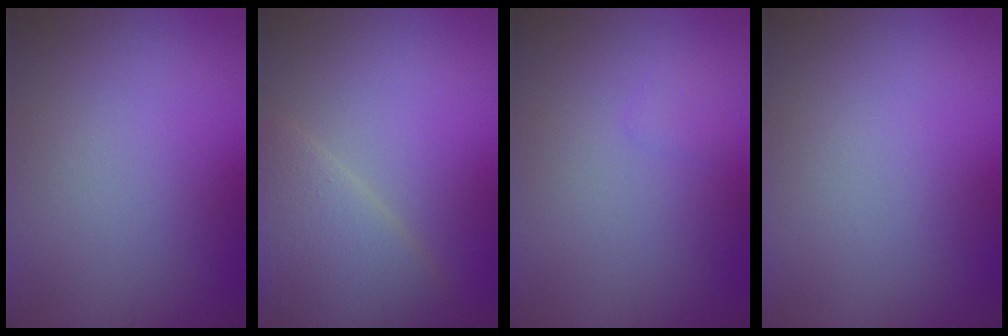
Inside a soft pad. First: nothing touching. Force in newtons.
{"total": 4.3, "press": 4.3, "slide": 0.3}
{"total": 0.6, "press": 0.6, "slide": 0.0}
{"total": 0.0}